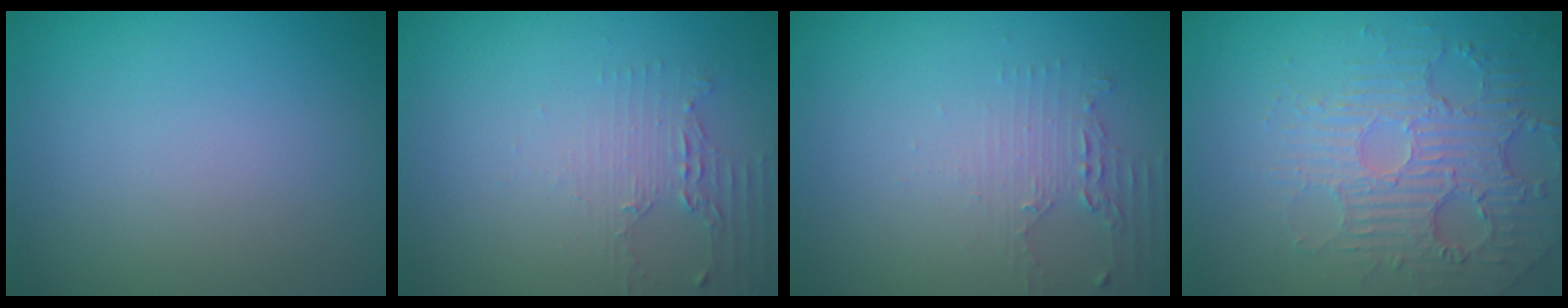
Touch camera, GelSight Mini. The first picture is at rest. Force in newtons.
{"total": 2.0, "press": 1.5, "slide": 1.3}
{"total": 1.9, "press": 1.3, "slide": 1.4}
{"total": 4.1, "press": 3.7, "slide": 1.8}